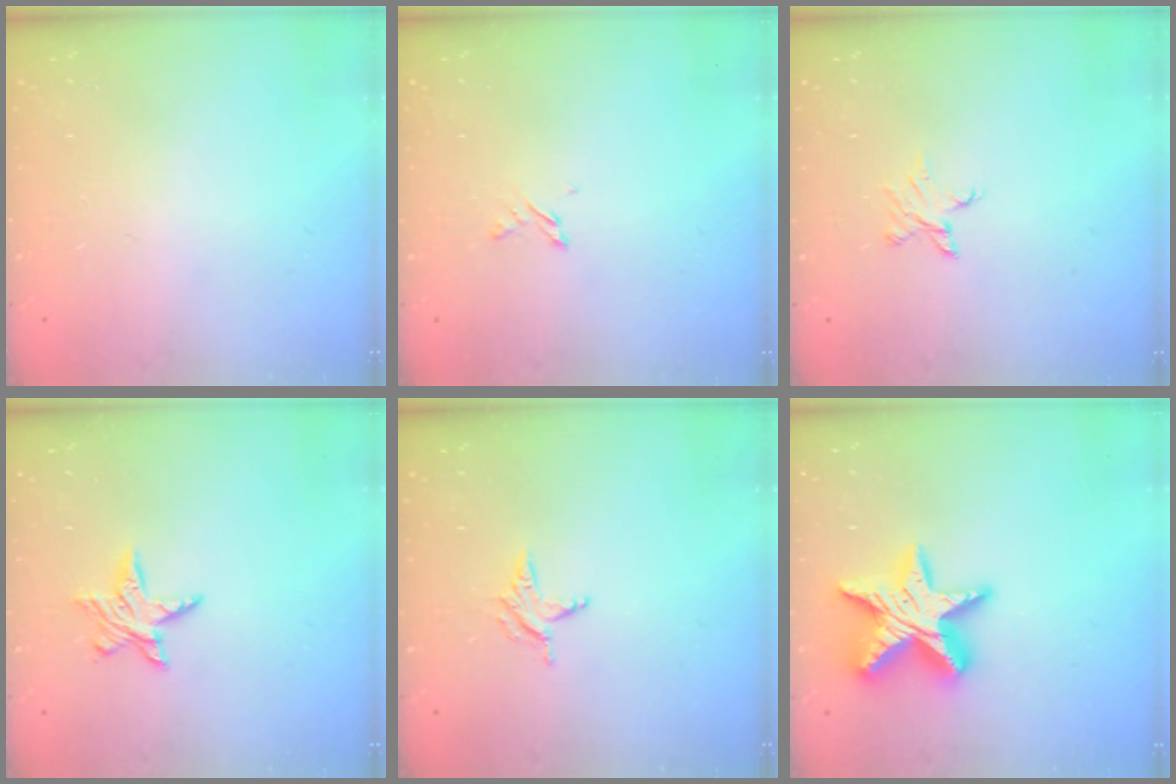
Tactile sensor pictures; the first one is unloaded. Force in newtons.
{"total": 1.7, "press": 1.7, "slide": 0.3}
{"total": 3.3, "press": 3.3, "slide": 0.2}
{"total": 7.2, "press": 7.2, "slide": 0.2}
{"total": 3.9, "press": 3.9, "slide": 0.4}
{"total": 16.7, "press": 16.7, "slide": 1.1}